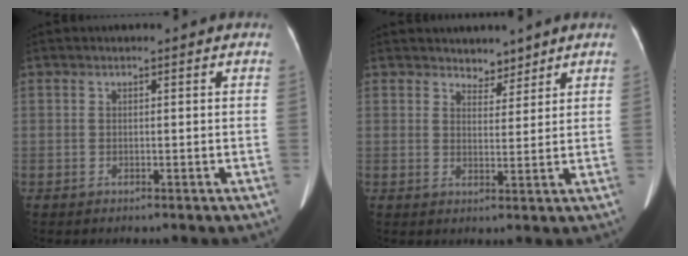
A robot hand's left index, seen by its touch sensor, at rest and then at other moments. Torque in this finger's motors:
{"motor_torque": [0.02, -0.22, -0.20, -0.06]}